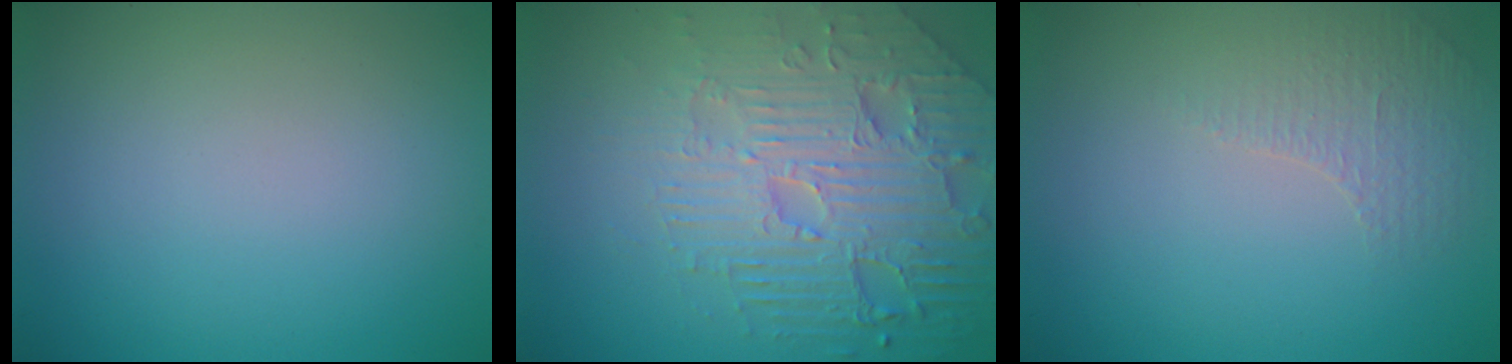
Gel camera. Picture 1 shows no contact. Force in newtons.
{"total": 7.8, "press": 5.8, "slide": 5.3}
{"total": 1.1, "press": 0.7, "slide": 0.8}